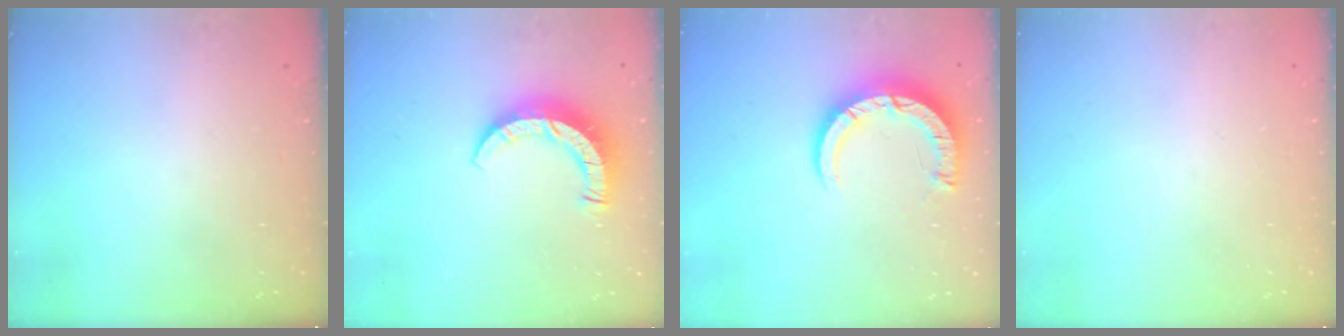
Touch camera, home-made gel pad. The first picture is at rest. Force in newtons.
{"total": 9.0, "press": 8.9, "slide": 1.0}
{"total": 8.9, "press": 8.9, "slide": 0.9}
{"total": 0.0}